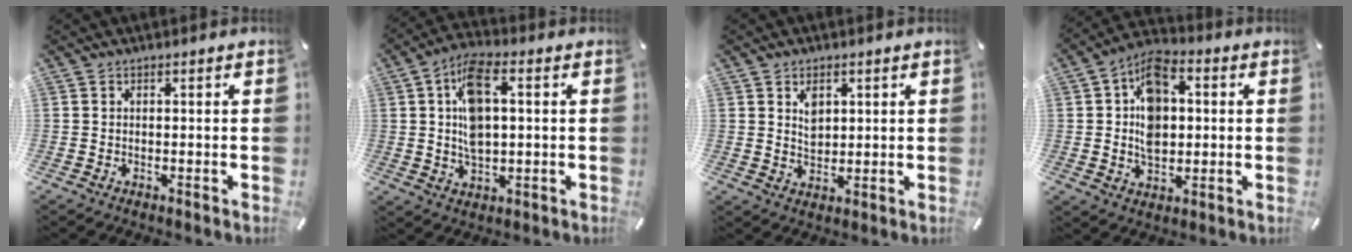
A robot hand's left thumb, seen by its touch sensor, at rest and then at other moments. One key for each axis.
{"total": 10.8, "fx": 1.4, "fy": 5.5, "fz": 9.3, "tx": -0.184, "ty": 0.004, "tz": 0.025}
{"total": 4.2, "fx": 1.8, "fy": 3.2, "fz": 2.1, "tx": -0.025, "ty": -0.005, "tz": 0.029}
{"total": 11.5, "fx": 1.4, "fy": 8.3, "fz": 7.9, "tx": -0.135, "ty": 0.007, "tz": 0.027}